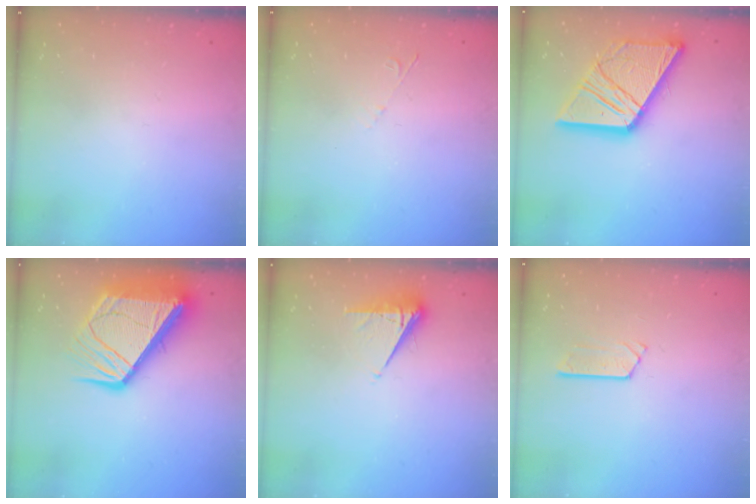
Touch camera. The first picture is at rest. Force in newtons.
{"total": 2.9, "press": 2.8, "slide": 0.4}
{"total": 21.5, "press": 21.4, "slide": 2.5}
{"total": 18.4, "press": 18.3, "slide": 2.1}
{"total": 5.7, "press": 5.7, "slide": 0.5}
{"total": 3.9, "press": 3.9, "slide": 0.2}